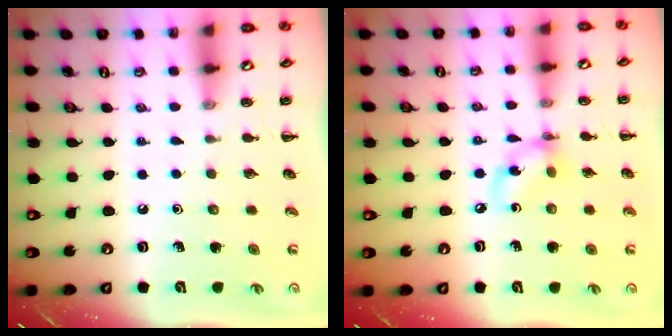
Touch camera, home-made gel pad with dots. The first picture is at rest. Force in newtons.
{"total": 7.0, "press": 6.9, "slide": 1.1}